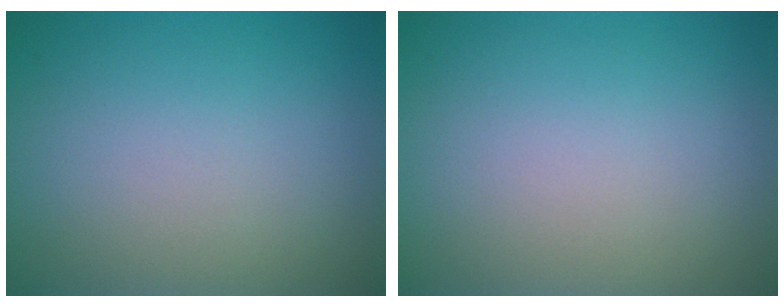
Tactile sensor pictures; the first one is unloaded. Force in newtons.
{"total": 0.0}